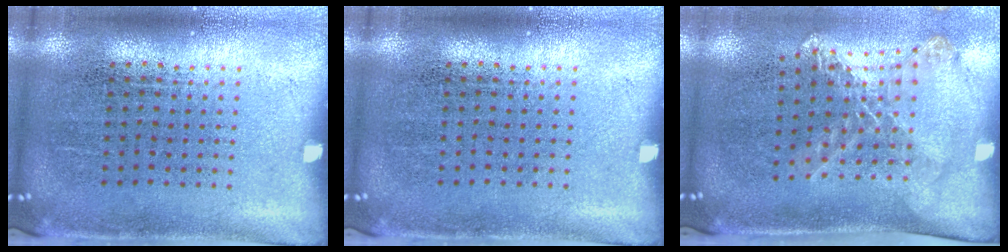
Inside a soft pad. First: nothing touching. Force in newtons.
{"total": 0.0}
{"total": 1.5, "press": 1.3, "slide": 0.8}